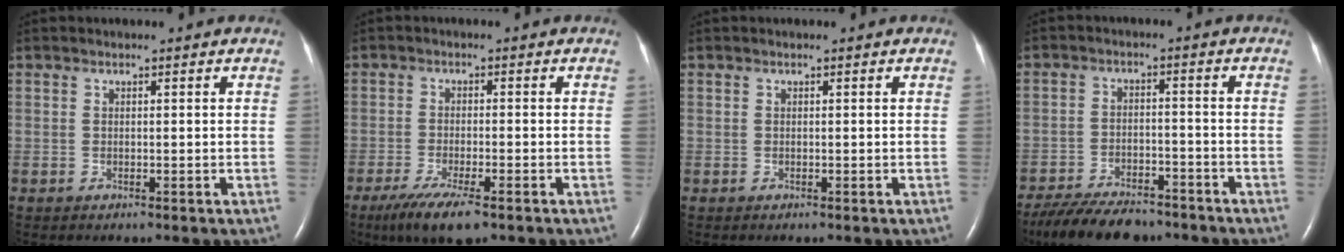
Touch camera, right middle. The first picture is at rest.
{"total": 7.4, "force": [-4.8, 1.3, 5.4], "torque": [-0.101, -0.019, -0.078]}
{"total": 0.0}
{"total": 12.9, "force": [-10.8, 4.1, 5.7], "torque": [-0.096, -0.011, -0.169]}